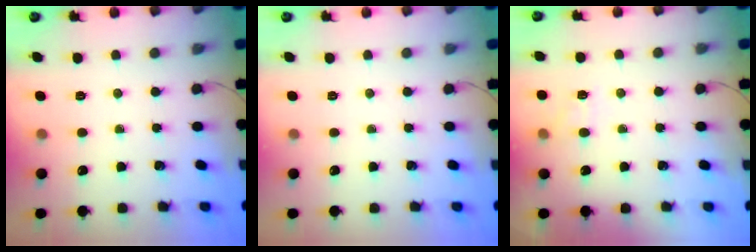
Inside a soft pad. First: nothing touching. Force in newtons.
{"total": 0.0}
{"total": 5.7, "press": 5.6, "slide": 1.3}